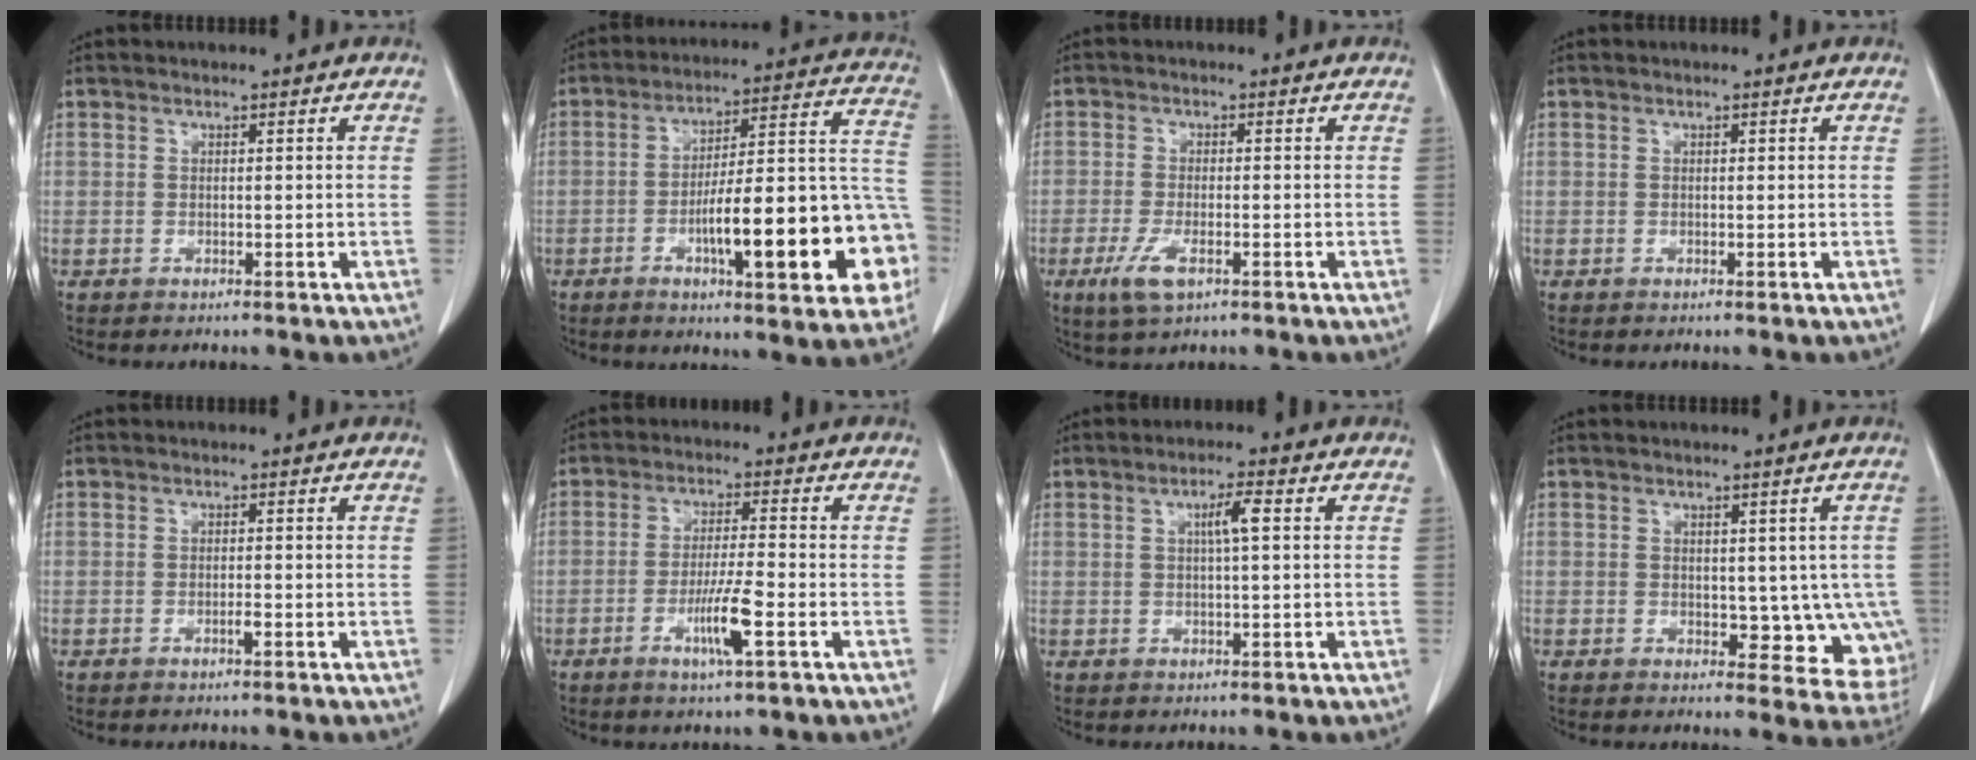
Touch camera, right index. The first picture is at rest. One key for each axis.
{"total": 21.7, "fx": -6.9, "fy": 4.0, "fz": 20.2, "tx": -0.220, "ty": 0.031, "tz": -0.088}
{"total": 4.6, "fx": -2.2, "fy": 1.5, "fz": 3.7, "tx": -0.083, "ty": -0.009, "tz": -0.036}
{"total": 0.0}
{"total": 0.7, "fx": -0.4, "fy": 0.0, "fz": 0.6, "tx": -0.014, "ty": 0.000, "tz": -0.007}
{"total": 6.2, "fx": -2.5, "fy": -0.1, "fz": 5.7, "tx": -0.108, "ty": -0.011, "tz": -0.047}
{"total": 3.1, "fx": 0.8, "fy": 0.2, "fz": 3.0, "tx": -0.052, "ty": 0.004, "tz": 0.013}
{"total": 8.0, "fx": -0.5, "fy": 4.9, "fz": 6.3, "tx": -0.048, "ty": 0.002, "tz": 0.003}